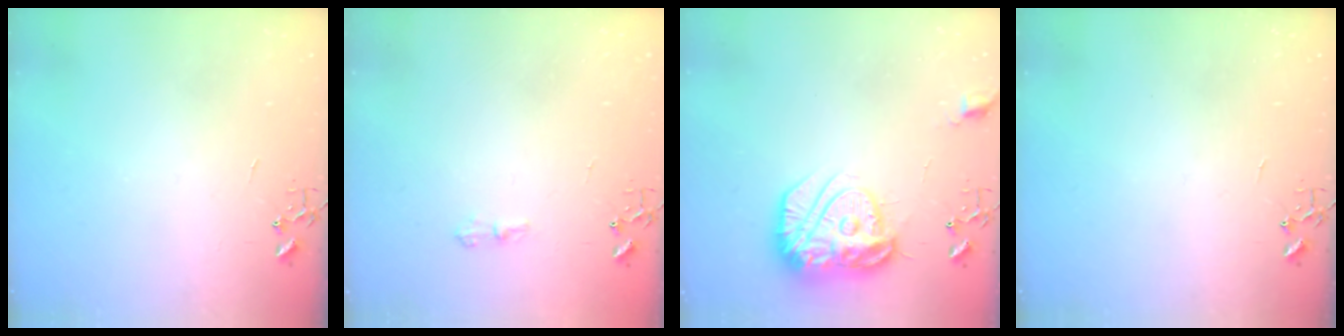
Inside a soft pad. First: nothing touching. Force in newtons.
{"total": 6.1, "press": 6.1, "slide": 0.6}
{"total": 17.7, "press": 17.6, "slide": 1.4}
{"total": 0.0}